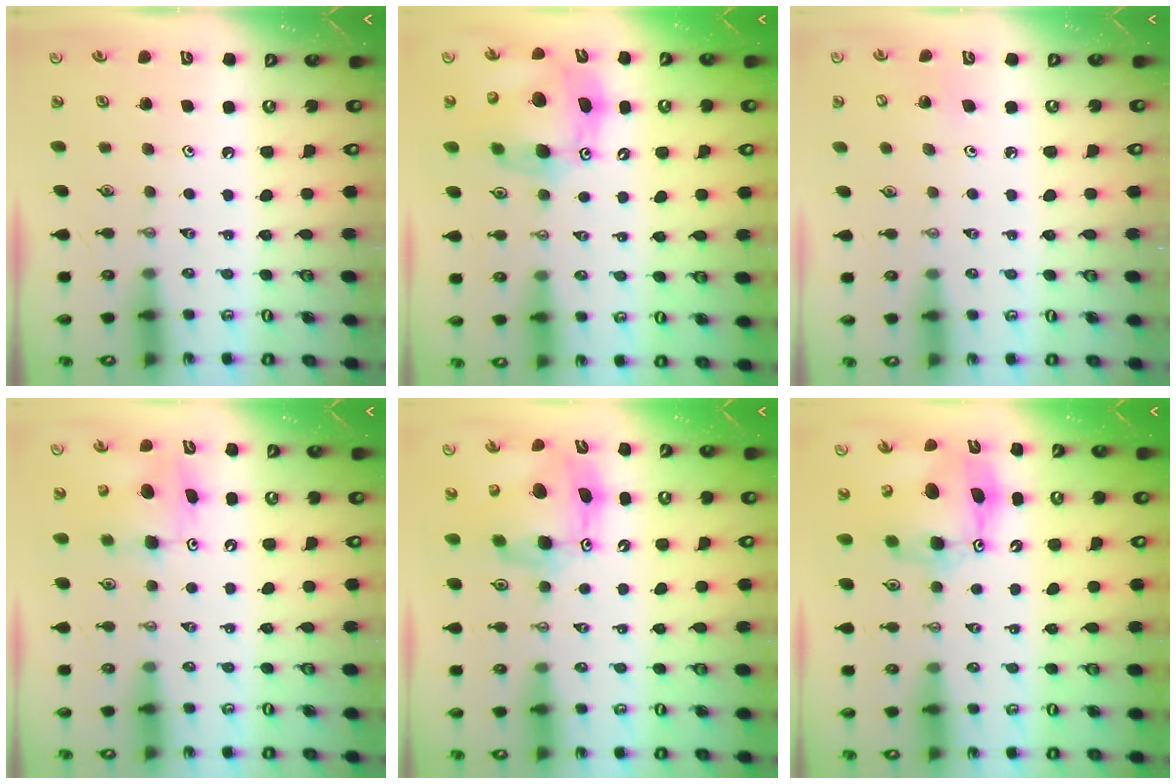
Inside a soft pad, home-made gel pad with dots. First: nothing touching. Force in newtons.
{"total": 15.6, "press": 15.3, "slide": 2.5}
{"total": 4.6, "press": 4.5, "slide": 0.3}
{"total": 8.9, "press": 8.9, "slide": 0.6}
{"total": 12.4, "press": 12.4, "slide": 1.0}
{"total": 12.4, "press": 12.3, "slide": 1.3}